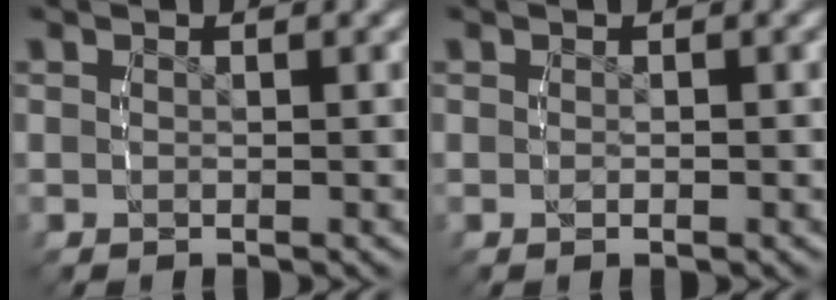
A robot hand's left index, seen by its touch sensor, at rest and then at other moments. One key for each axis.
{"total": 0.6, "fx": -0.1, "fy": -0.1, "fz": 0.6, "tx": -0.011, "ty": -0.003, "tz": 0.001}